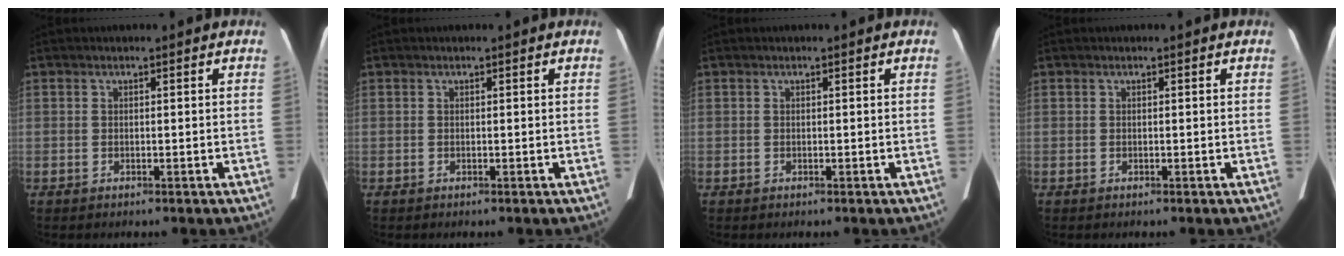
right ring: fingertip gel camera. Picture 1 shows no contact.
{"total": 0.0}
{"total": 0.0}
{"total": 0.0}